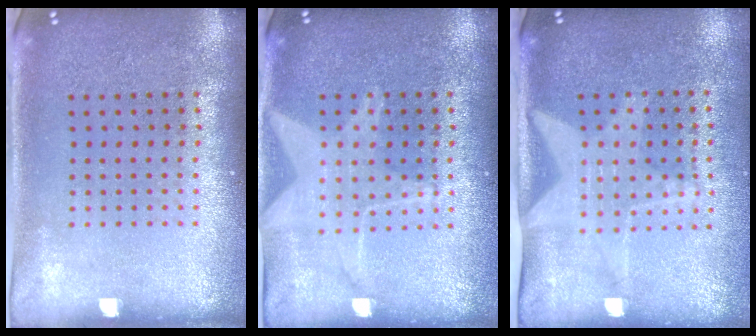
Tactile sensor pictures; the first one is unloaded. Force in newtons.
{"total": 1.3, "press": 1.3, "slide": 0.1}
{"total": 1.9, "press": 1.5, "slide": 1.1}